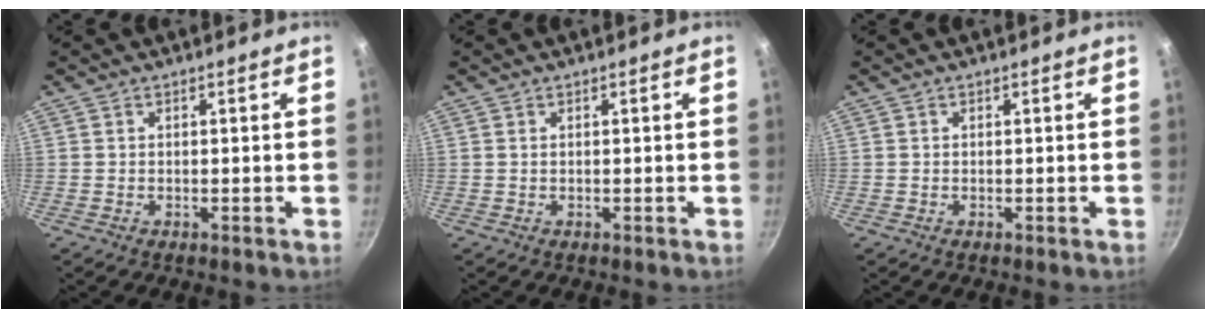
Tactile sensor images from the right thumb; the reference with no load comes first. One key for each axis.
{"total": 0.0}
{"total": 0.0}